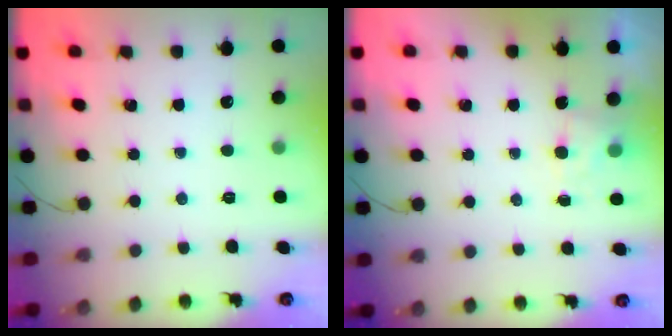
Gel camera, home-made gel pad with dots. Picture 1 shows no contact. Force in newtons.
{"total": 4.0, "press": 3.8, "slide": 1.2}